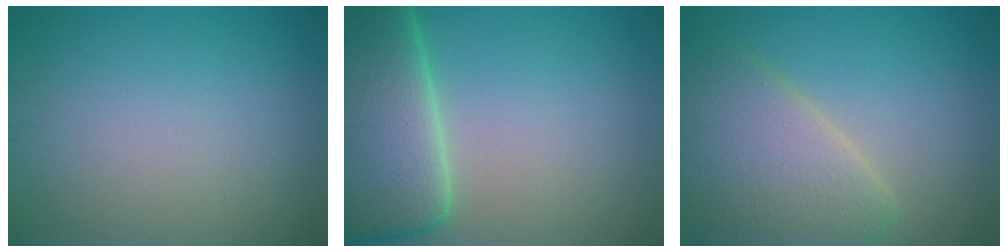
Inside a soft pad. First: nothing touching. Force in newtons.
{"total": 11.1, "press": 11.1, "slide": 0.7}
{"total": 6.7, "press": 6.7, "slide": 0.5}